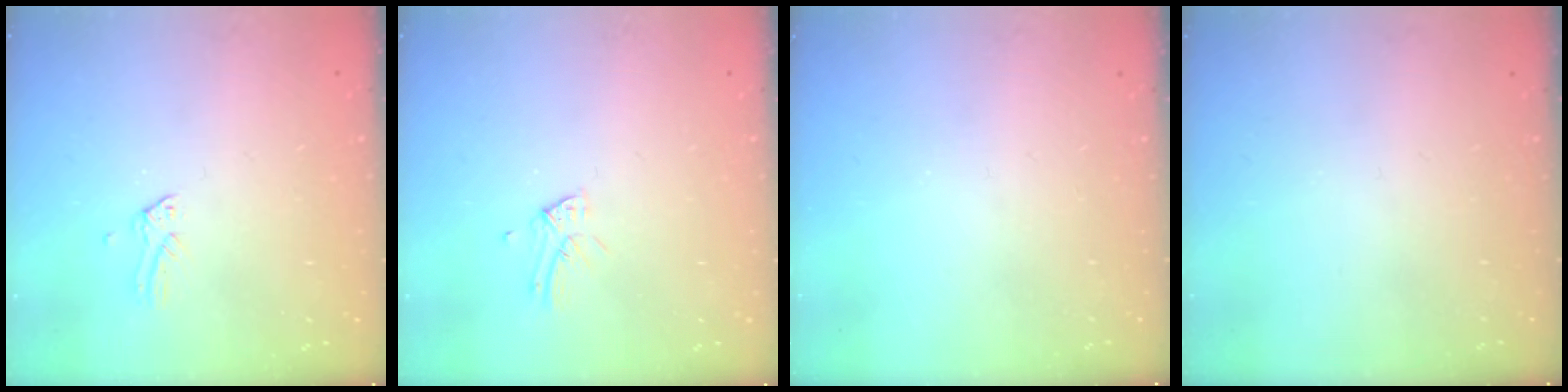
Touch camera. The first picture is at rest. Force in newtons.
{"total": 3.0, "press": 3.0, "slide": 0.3}
{"total": 0.0}
{"total": 0.0}